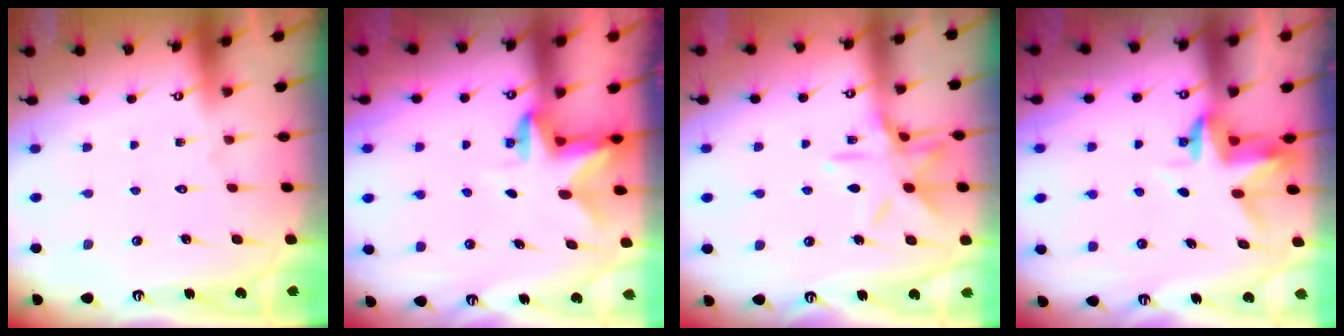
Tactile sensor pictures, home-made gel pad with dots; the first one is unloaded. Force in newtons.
{"total": 2.5, "press": 2.5, "slide": 0.5}
{"total": 11.8, "press": 11.7, "slide": 0.8}
{"total": 3.3, "press": 3.3, "slide": 0.4}